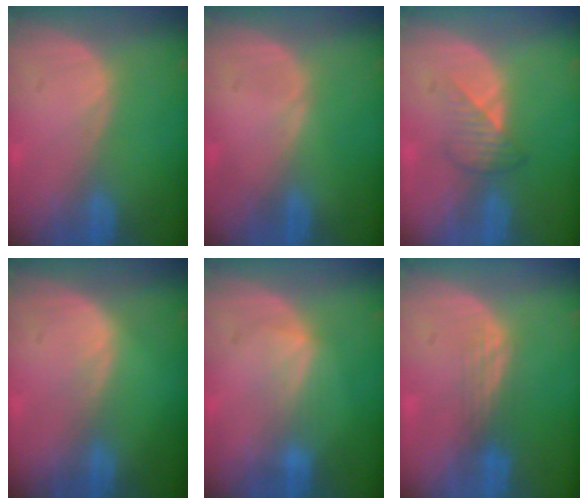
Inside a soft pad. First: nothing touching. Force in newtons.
{"total": 0.0}
{"total": 3.5, "press": 3.2, "slide": 1.5}
{"total": 0.9, "press": 0.9, "slide": 0.1}
{"total": 2.7, "press": 2.7, "slide": 0.4}
{"total": 3.0, "press": 2.5, "slide": 1.6}